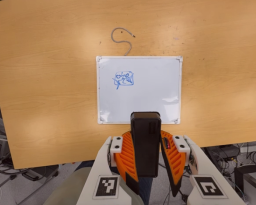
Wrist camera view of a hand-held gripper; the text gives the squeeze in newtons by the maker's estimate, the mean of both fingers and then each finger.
{"total": 9.7, "left": 8.1, "right": 11.3}